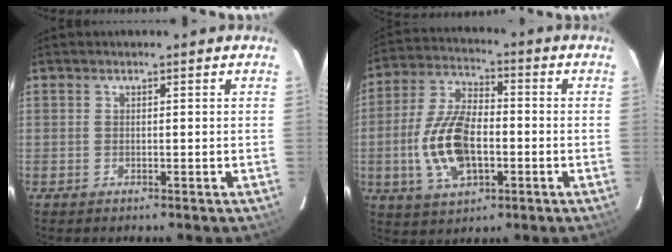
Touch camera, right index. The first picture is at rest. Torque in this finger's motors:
{"motor_torque": [1.56, -0.55, 0.49, 0.21]}